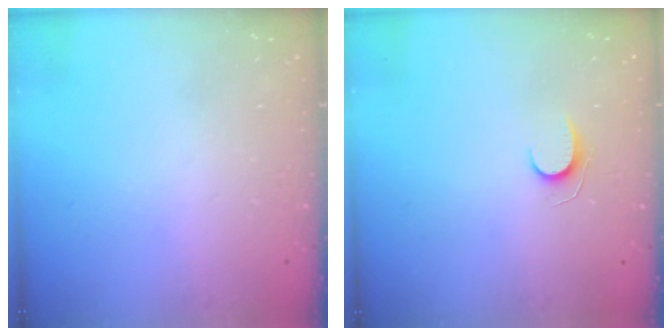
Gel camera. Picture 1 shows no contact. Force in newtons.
{"total": 5.4, "press": 5.4, "slide": 0.5}